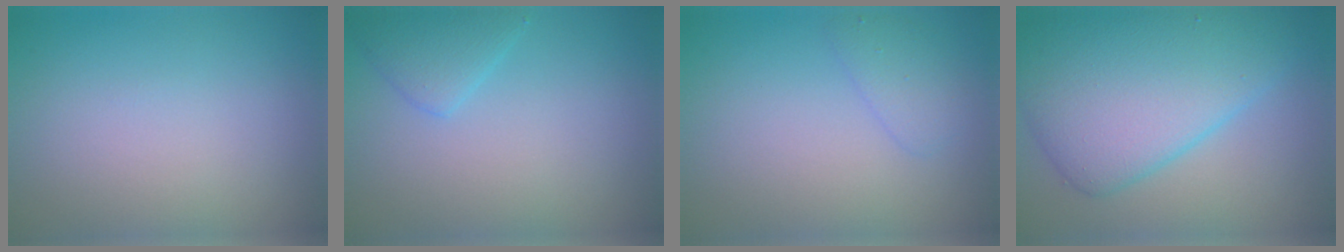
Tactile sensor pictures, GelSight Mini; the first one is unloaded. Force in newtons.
{"total": 2.2, "press": 2.2, "slide": 0.2}
{"total": 1.7, "press": 1.7, "slide": 0.1}
{"total": 9.4, "press": 9.4, "slide": 0.1}